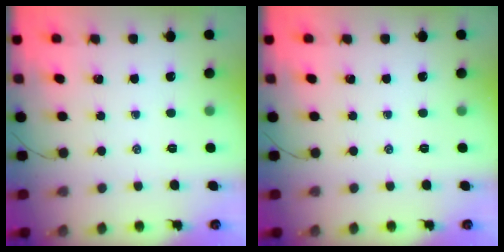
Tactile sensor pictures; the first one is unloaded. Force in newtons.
{"total": 0.0}